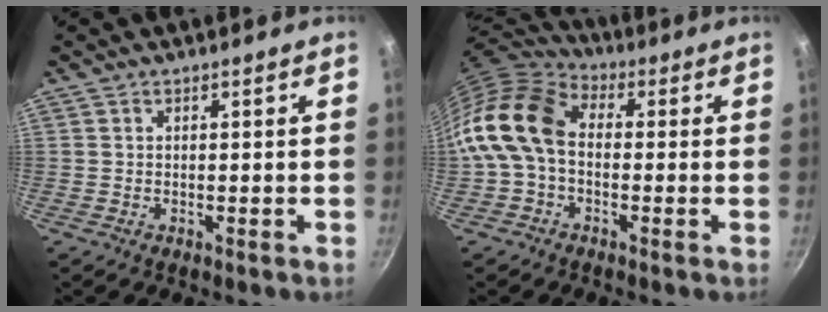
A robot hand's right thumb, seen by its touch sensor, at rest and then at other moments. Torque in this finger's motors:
{"motor_torque": [2.09, 2.77, 1.82, -0.35, 0.24]}